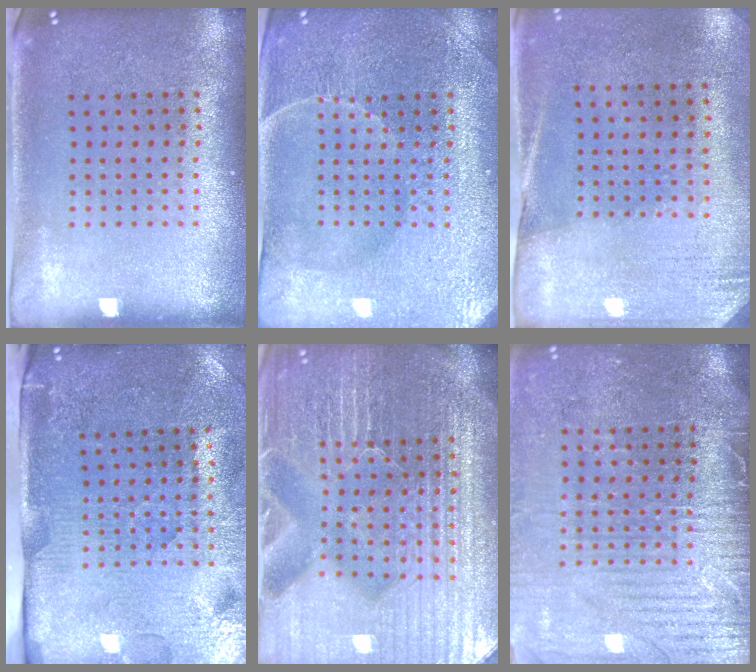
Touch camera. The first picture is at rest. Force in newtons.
{"total": 3.9, "press": 3.8, "slide": 0.8}
{"total": 2.6, "press": 2.3, "slide": 1.3}
{"total": 4.4, "press": 3.7, "slide": 2.4}
{"total": 6.2, "press": 5.6, "slide": 2.7}
{"total": 4.0, "press": 3.5, "slide": 1.8}